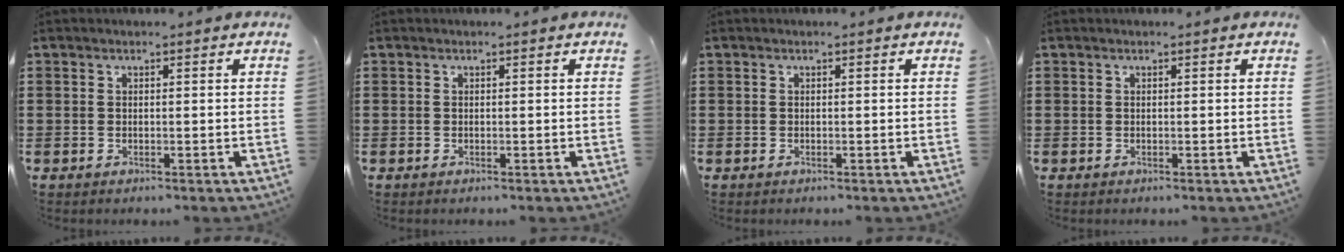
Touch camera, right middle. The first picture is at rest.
{"total": 0.0}
{"total": 0.0}
{"total": 0.0}